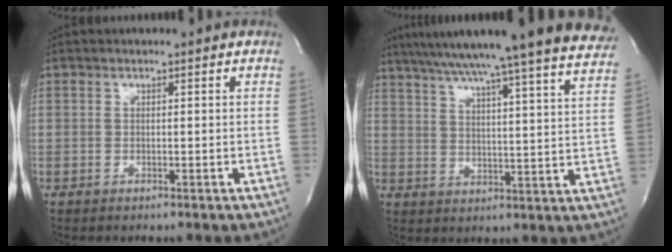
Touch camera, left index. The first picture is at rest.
{"total": 30.3, "force": [26.5, 0.1, 14.7], "torque": [-0.234, -0.048, 0.340]}